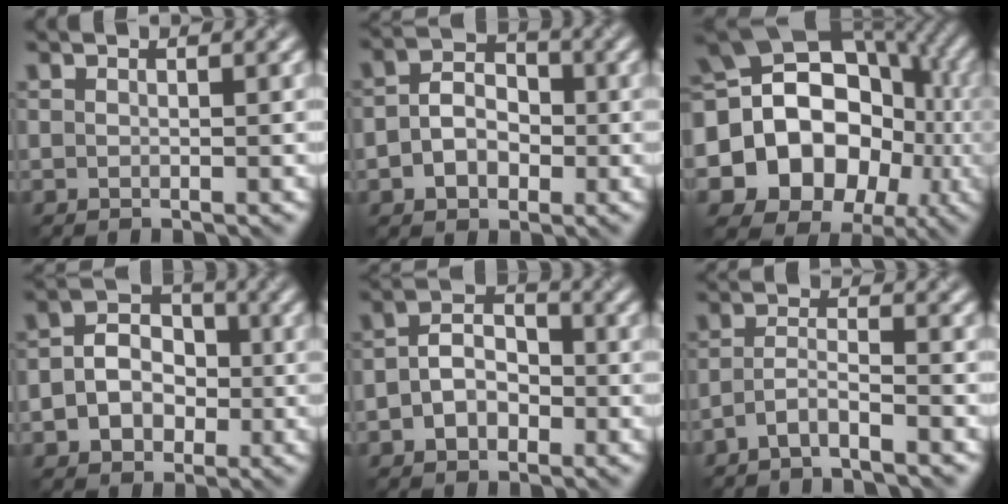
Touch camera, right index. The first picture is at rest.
{"total": 3.5, "force": [-0.5, 2.7, 2.2], "torque": [-0.038, 0.010, -0.017]}
{"total": 17.8, "force": [-0.6, 14.6, 10.2], "torque": [-0.165, 0.006, -0.018]}
{"total": 4.5, "force": [-0.5, 3.6, 2.5], "torque": [-0.038, 0.010, -0.016]}
{"total": 3.4, "force": [-0.6, 2.5, 2.3], "torque": [-0.043, 0.012, -0.019]}
{"total": 2.1, "force": [-1.7, 0.2, 1.2], "torque": [-0.030, 0.008, -0.045]}